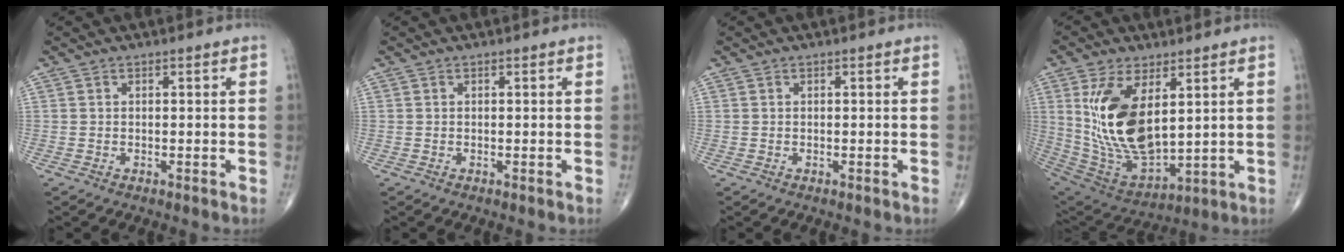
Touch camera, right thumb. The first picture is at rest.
{"total": 0.0}
{"total": 0.0}
{"total": 18.1, "force": [4.5, 9.0, 15.0], "torque": [-0.281, -0.026, 0.109]}